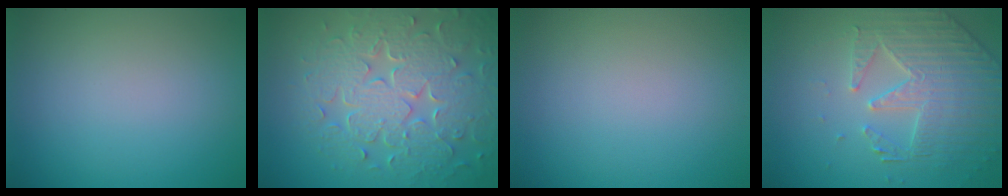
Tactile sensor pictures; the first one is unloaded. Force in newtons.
{"total": 8.3, "press": 6.0, "slide": 5.8}
{"total": 0.0}
{"total": 4.2, "press": 3.9, "slide": 1.6}